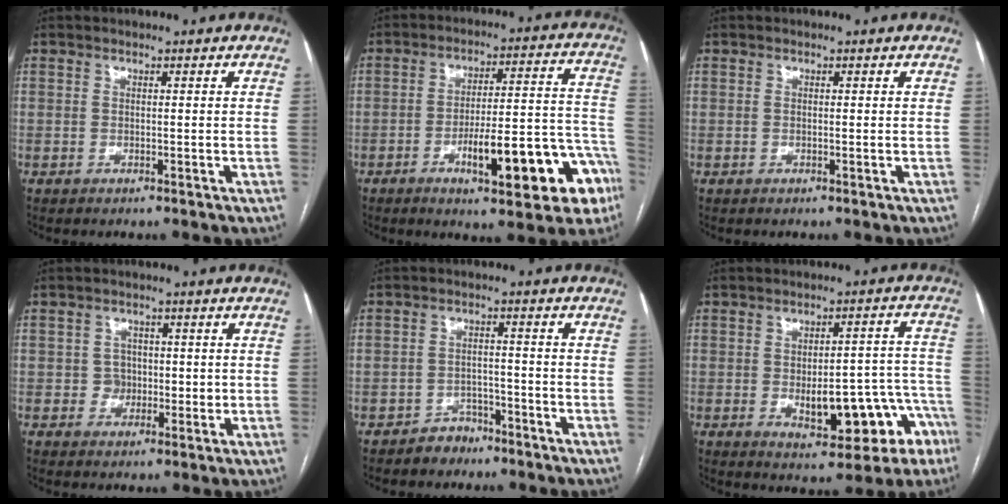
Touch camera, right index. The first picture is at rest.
{"total": 17.0, "force": [-7.7, 4.1, 14.6], "torque": [-0.144, 0.041, -0.096]}
{"total": 0.0}
{"total": 3.3, "force": [0.1, 3.2, 0.8], "torque": [-0.003, 0.008, 0.004]}
{"total": 3.9, "force": [-3.3, 2.1, 0.0], "torque": [0.003, 0.008, -0.054]}
{"total": 13.3, "force": [-5.4, 6.1, 10.6], "torque": [-0.105, 0.036, -0.060]}